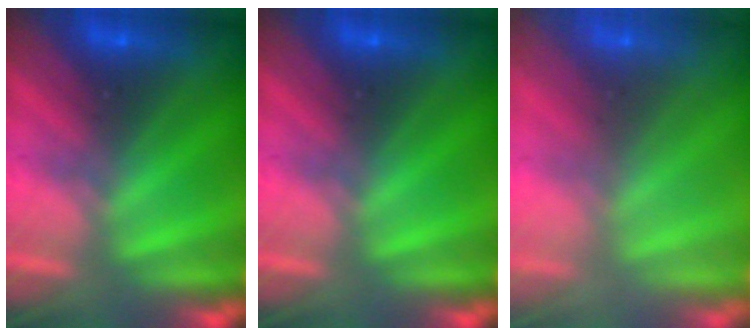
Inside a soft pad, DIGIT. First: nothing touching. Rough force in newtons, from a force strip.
{"total": 0.0}
{"total": 8.9}